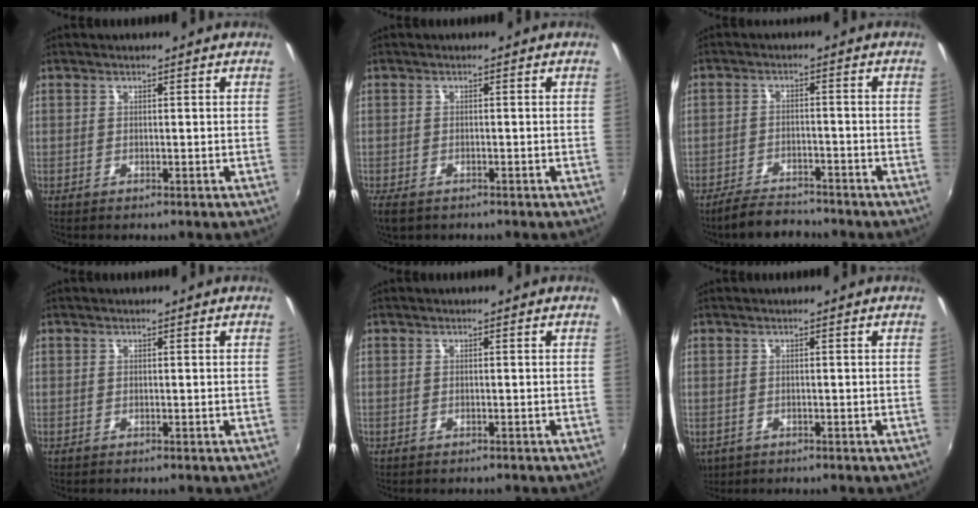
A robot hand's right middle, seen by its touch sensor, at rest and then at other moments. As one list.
[{"total": 3.9, "force": [-2.7, 1.8, 2.1], "torque": [-0.049, -0.016, -0.045]}, {"total": 6.8, "force": [-6.2, 1.8, 2.1], "torque": [-0.063, -0.002, -0.098]}, {"total": 0.0}, {"total": 0.7, "force": [-0.6, 0.4, 0.1], "torque": [-0.005, -0.002, -0.008]}, {"total": 4.7, "force": [-1.6, 3.7, 2.4], "torque": [-0.050, -0.014, -0.021]}]